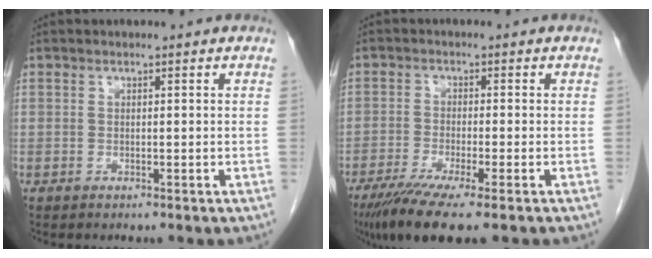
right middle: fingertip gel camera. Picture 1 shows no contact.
{"total": 8.8, "force": [-5.9, 0.4, 6.4], "torque": [-0.107, -0.022, -0.097]}